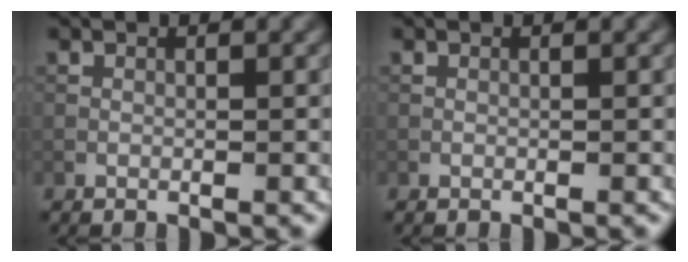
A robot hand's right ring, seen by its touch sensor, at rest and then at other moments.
{"total": 0.0}